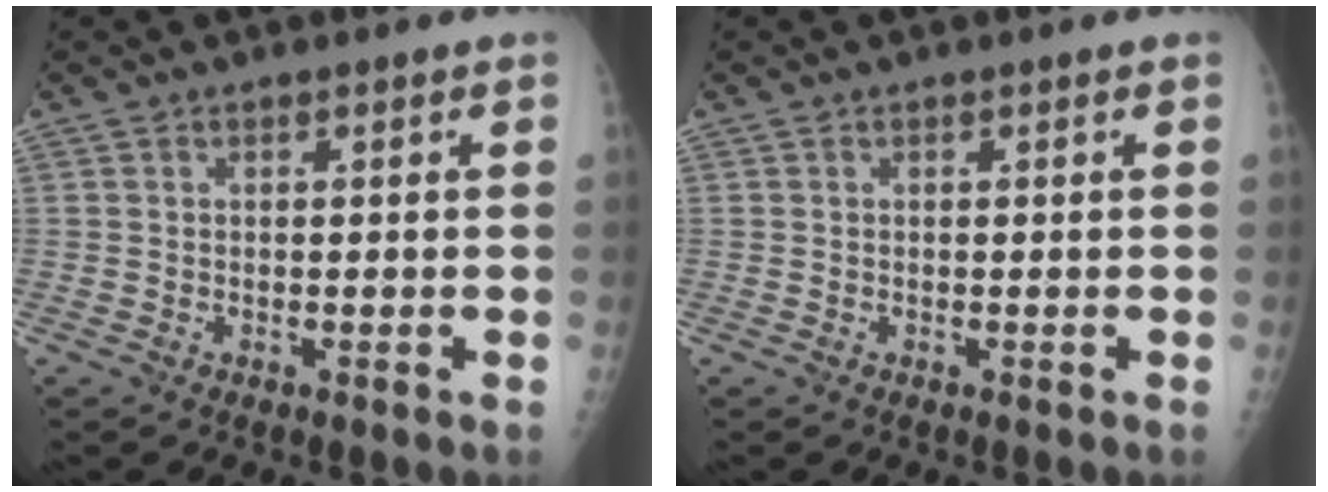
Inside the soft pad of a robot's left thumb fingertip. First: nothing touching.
{"total": 0.0}